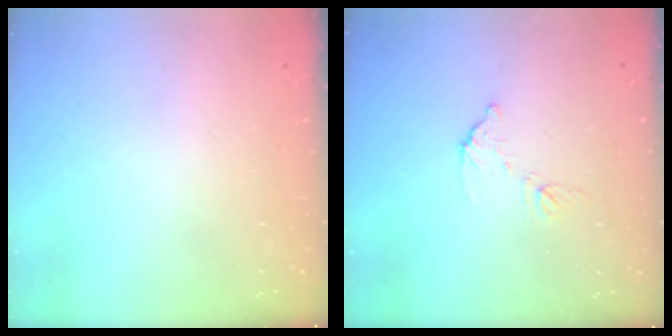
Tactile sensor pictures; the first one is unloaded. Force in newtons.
{"total": 7.2, "press": 7.1, "slide": 0.4}